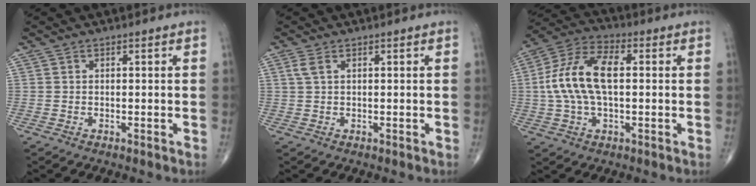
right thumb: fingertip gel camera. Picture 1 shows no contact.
{"total": 1.7, "force": [0.7, 0.7, 1.4], "torque": [-0.040, 0.011, 0.020]}
{"total": 14.0, "force": [1.0, 7.4, 11.8], "torque": [-0.240, 0.028, 0.012]}